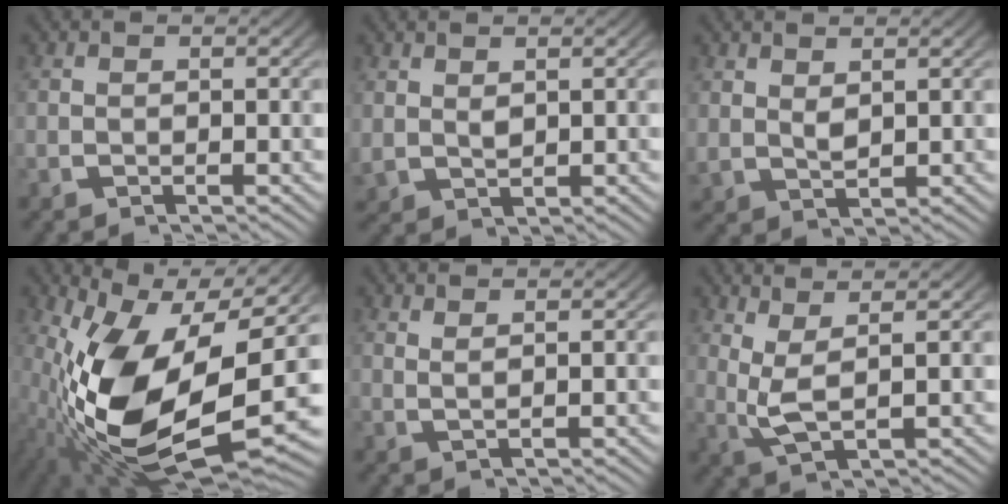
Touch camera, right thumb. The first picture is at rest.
{"total": 1.6, "force": [1.2, 0.9, 0.5], "torque": [-0.008, 0.001, 0.032]}
{"total": 1.9, "force": [1.6, 0.8, 0.8], "torque": [-0.012, -0.002, 0.040]}
{"total": 19.5, "force": [-1.6, 10.7, 16.2], "torque": [-0.318, -0.068, 0.014]}
{"total": 1.4, "force": [1.3, 0.0, 0.5], "torque": [-0.013, -0.001, 0.029]}
{"total": 4.0, "force": [1.6, 1.5, 3.3], "torque": [-0.071, -0.008, 0.041]}